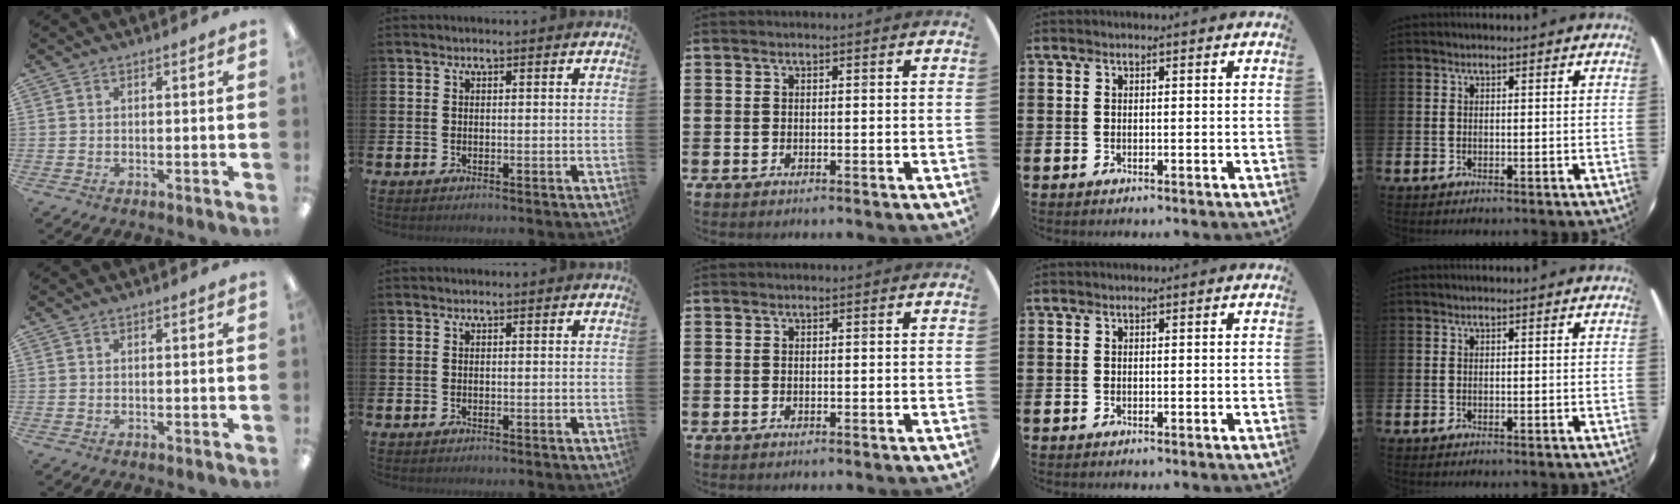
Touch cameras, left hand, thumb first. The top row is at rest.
{}